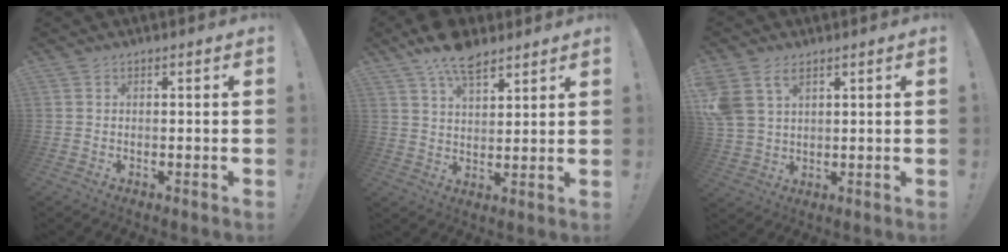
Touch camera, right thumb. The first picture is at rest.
{"total": 10.7, "force": [7.6, 4.5, 6.0], "torque": [-0.096, -0.040, 0.139]}
{"total": 7.2, "force": [3.9, 4.7, 3.8], "torque": [-0.086, -0.012, 0.078]}